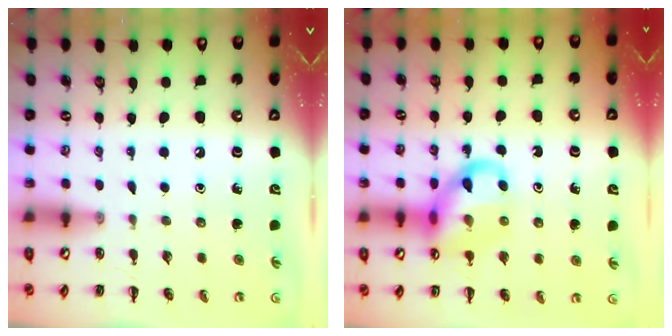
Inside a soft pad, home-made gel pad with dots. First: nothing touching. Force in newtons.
{"total": 13.1, "press": 12.9, "slide": 2.3}